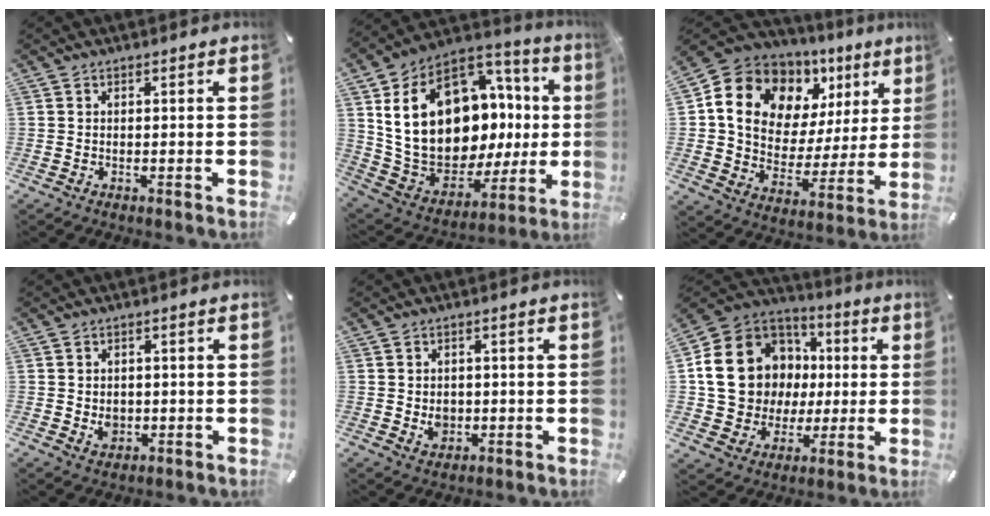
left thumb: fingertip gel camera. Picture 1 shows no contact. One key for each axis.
{"total": 26.6, "fx": 5.8, "fy": 18.3, "fz": 18.4, "tx": -0.345, "ty": -0.049, "tz": 0.138}
{"total": 14.6, "fx": 7.2, "fy": 11.2, "fz": 5.9, "tx": -0.091, "ty": -0.050, "tz": 0.129}
{"total": 3.1, "fx": -0.1, "fy": 2.8, "fz": 1.3, "tx": -0.008, "ty": -0.002, "tz": -0.004}
{"total": 3.5, "fx": -0.2, "fy": 3.1, "fz": 1.6, "tx": -0.013, "ty": -0.003, "tz": -0.005}
{"total": 18.4, "fx": 2.6, "fy": 16.4, "fz": 7.8, "tx": -0.144, "ty": -0.009, "tz": 0.075}